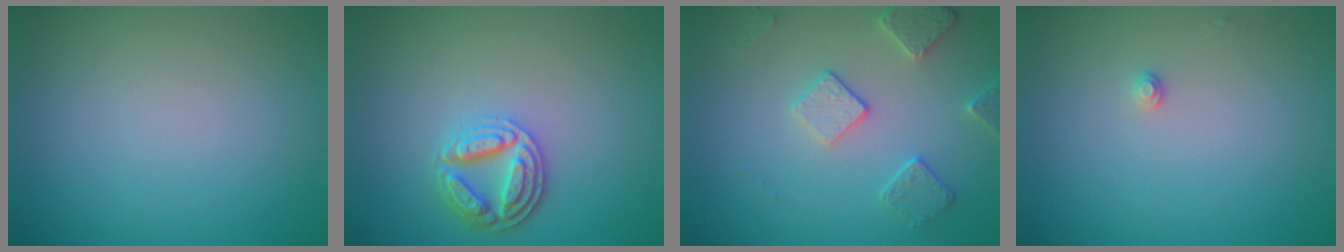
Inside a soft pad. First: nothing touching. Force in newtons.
{"total": 3.7, "press": 3.3, "slide": 1.7}
{"total": 2.8, "press": 2.7, "slide": 0.6}
{"total": 0.8, "press": 0.8, "slide": 0.0}